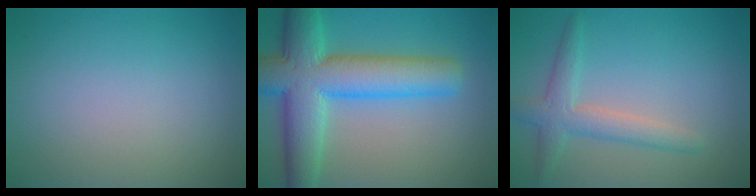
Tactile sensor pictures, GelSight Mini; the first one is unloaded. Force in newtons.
{"total": 10.1, "press": 10.1, "slide": 0.3}
{"total": 3.2, "press": 3.2, "slide": 0.2}